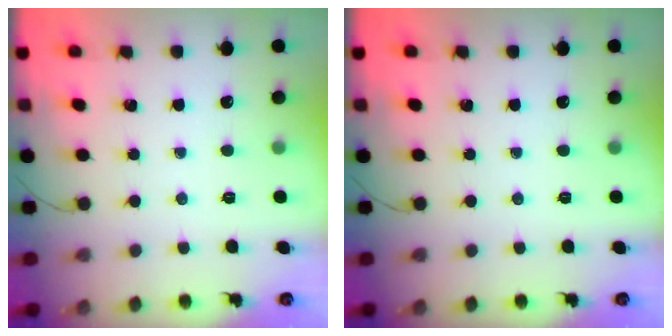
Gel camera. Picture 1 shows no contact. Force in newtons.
{"total": 0.0}